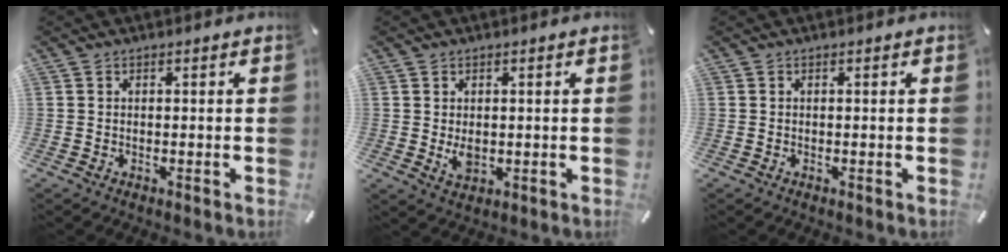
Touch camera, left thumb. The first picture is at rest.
{"total": 3.5, "force": [0.0, 2.4, 2.5], "torque": [-0.051, -0.006, -0.002]}
{"total": 0.0}